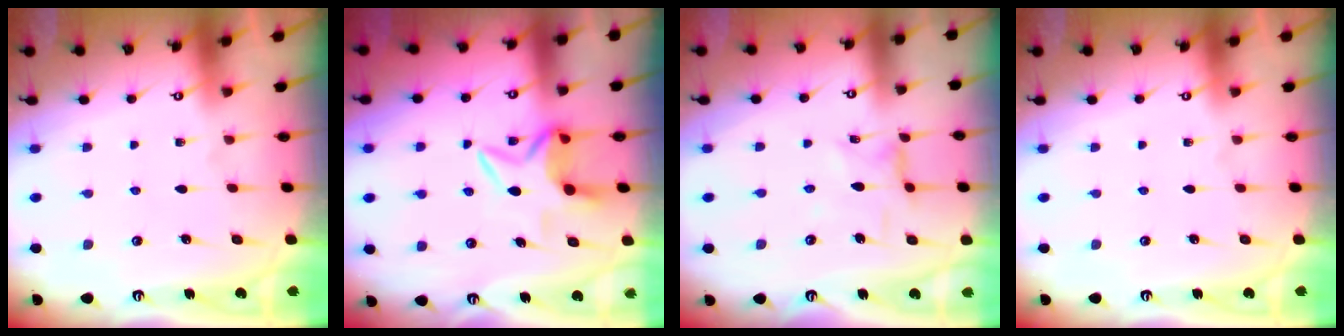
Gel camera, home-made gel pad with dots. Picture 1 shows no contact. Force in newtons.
{"total": 6.7, "press": 6.7, "slide": 0.7}
{"total": 2.0, "press": 2.0, "slide": 0.4}
{"total": 0.0}